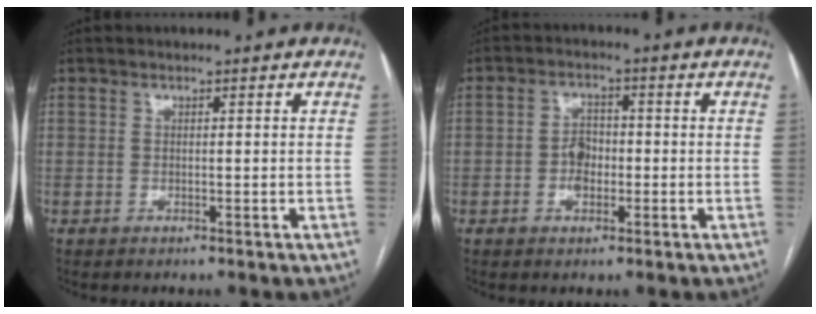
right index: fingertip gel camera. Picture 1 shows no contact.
{"total": 3.7, "force": [-0.8, 2.5, 2.6], "torque": [-0.046, 0.008, -0.015]}